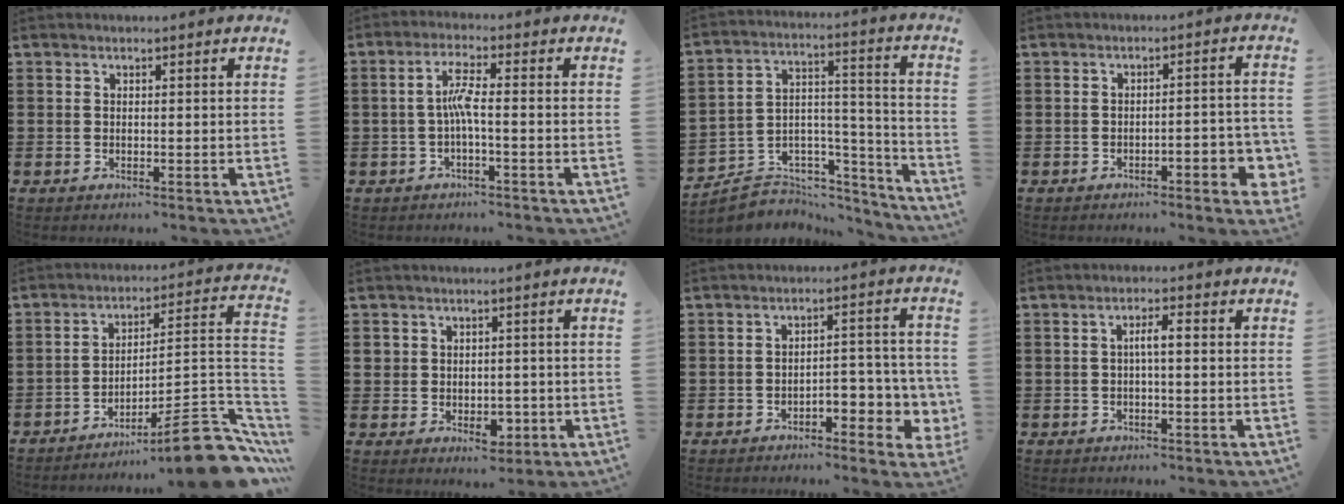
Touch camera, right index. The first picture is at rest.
{"total": 4.1, "force": [-0.8, 0.4, 4.0], "torque": [-0.082, -0.001, -0.021]}
{"total": 4.7, "force": [-3.7, 2.9, 0.2], "torque": [-0.015, -0.001, -0.072]}
{"total": 3.8, "force": [-2.3, 0.7, 3.0], "torque": [-0.049, 0.001, -0.040]}
{"total": 11.9, "force": [-8.5, 1.5, 8.2], "torque": [-0.107, 0.021, -0.152]}
{"total": 3.2, "force": [0.3, 3.0, 1.2], "torque": [-0.026, 0.006, 0.002]}
{"total": 4.5, "force": [-2.3, 2.2, 3.2], "torque": [-0.046, 0.006, -0.047]}
{"total": 2.7, "force": [-0.2, 0.5, 2.6], "torque": [-0.050, 0.004, -0.006]}